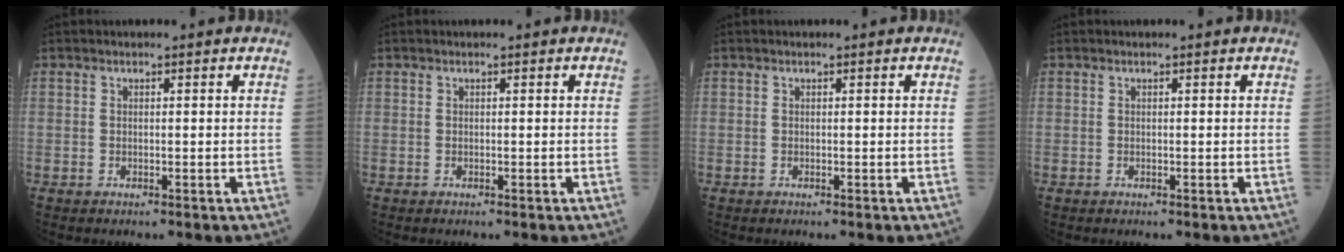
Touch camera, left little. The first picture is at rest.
{"total": 0.0}
{"total": 0.0}
{"total": 0.0}